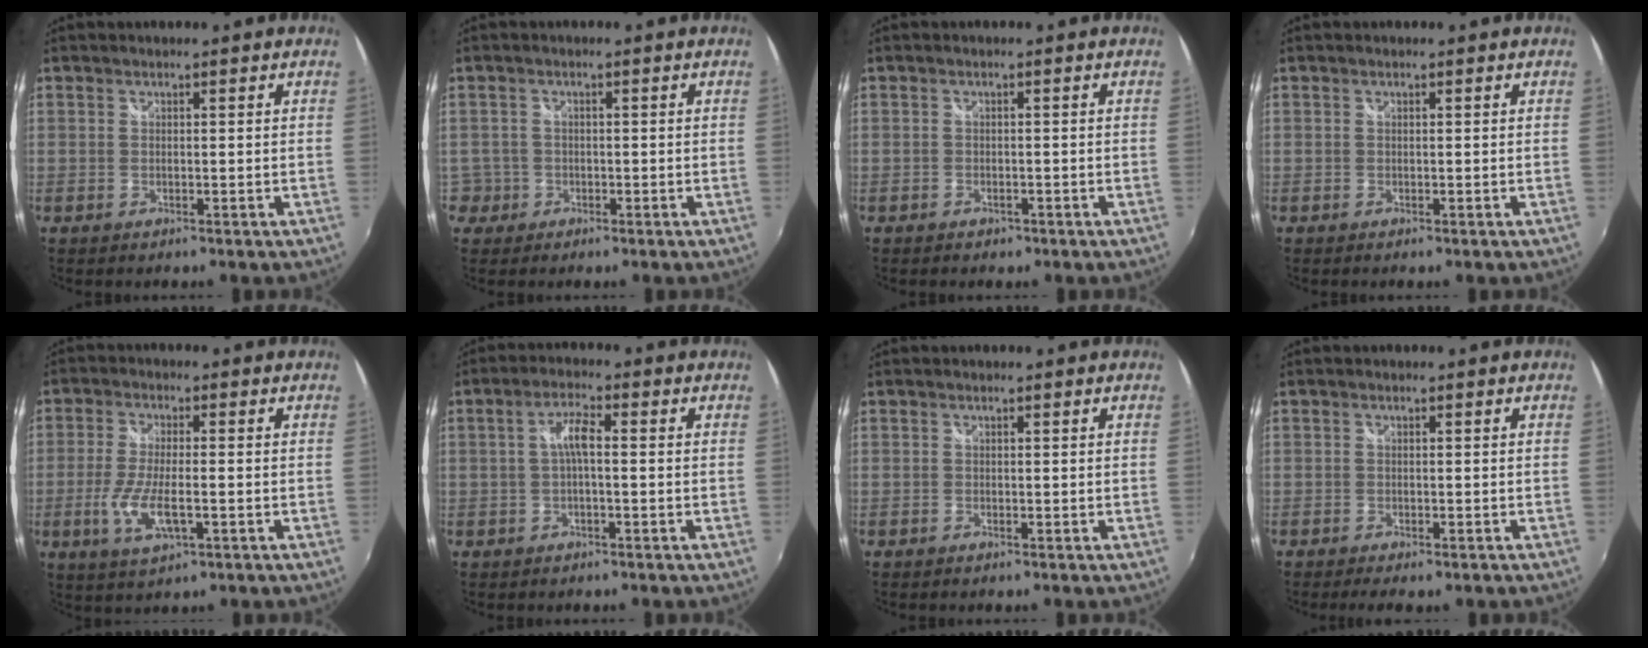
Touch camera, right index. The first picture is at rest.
{"total": 3.5, "force": [-1.1, 3.3, 0.1], "torque": [-0.001, 0.013, -0.018]}
{"total": 1.9, "force": [-1.3, 1.3, 0.6], "torque": [-0.013, -0.004, -0.016]}
{"total": 0.0}
{"total": 8.3, "force": [-2.5, 2.5, 7.5], "torque": [-0.156, -0.013, -0.048]}
{"total": 3.7, "force": [-0.3, 0.8, 3.6], "torque": [-0.070, 0.010, -0.004]}
{"total": 0.0}
{"total": 3.0, "force": [-2.3, 1.0, 1.7], "torque": [-0.040, -0.014, -0.039]}